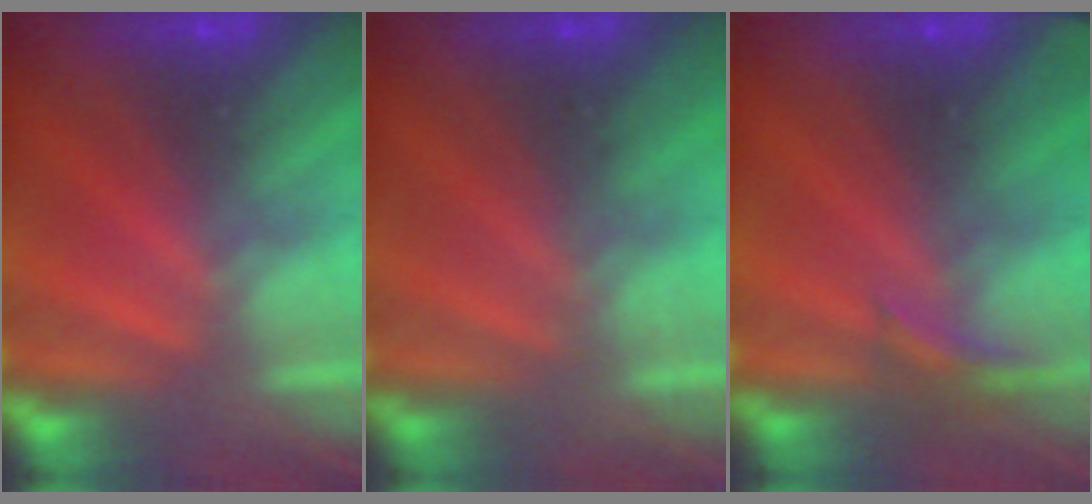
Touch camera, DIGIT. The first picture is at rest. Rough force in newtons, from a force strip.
{"total": 5.3}
{"total": 2.8}